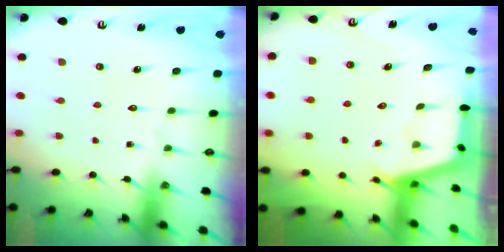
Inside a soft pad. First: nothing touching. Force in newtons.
{"total": 2.6, "press": 2.6, "slide": 0.3}